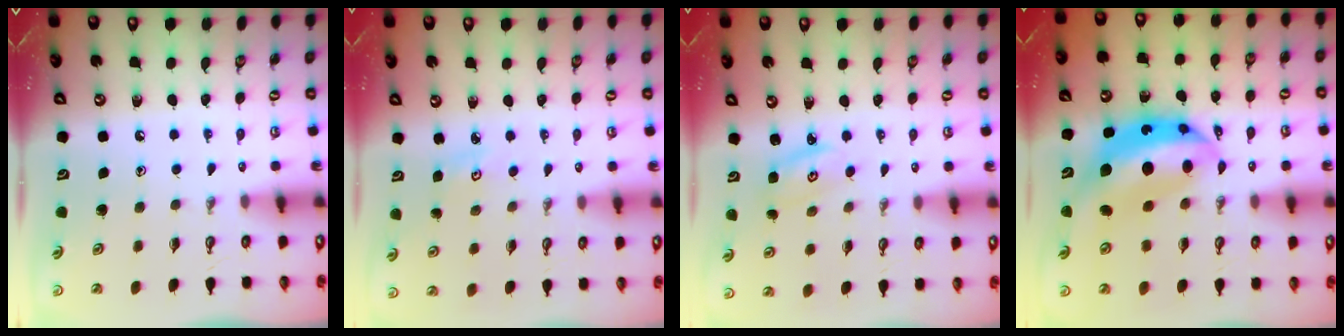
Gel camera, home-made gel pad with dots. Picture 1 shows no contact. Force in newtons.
{"total": 2.8, "press": 2.7, "slide": 0.4}
{"total": 2.2, "press": 2.2, "slide": 0.2}
{"total": 14.1, "press": 14.1, "slide": 1.1}